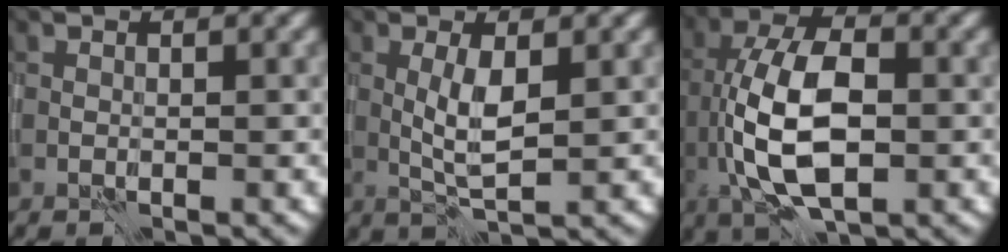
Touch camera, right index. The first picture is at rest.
{"total": 3.0, "force": [0.2, 0.7, 2.9], "torque": [-0.059, 0.000, 0.005]}
{"total": 9.2, "force": [-1.4, 4.5, 7.9], "torque": [-0.160, 0.002, -0.025]}